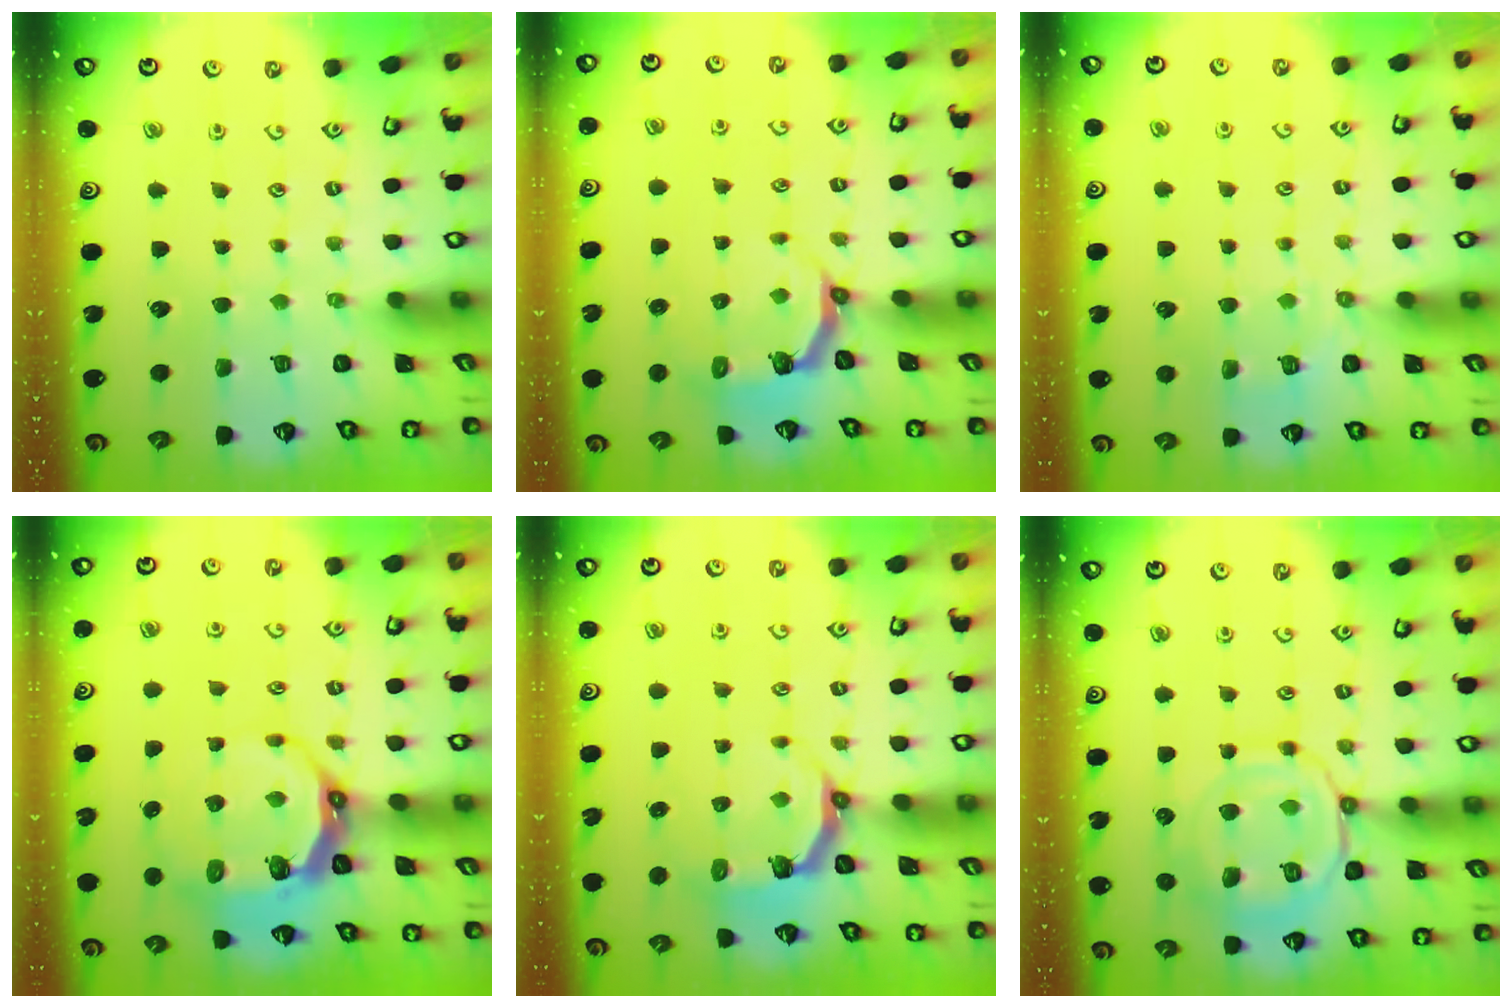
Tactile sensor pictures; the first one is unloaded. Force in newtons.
{"total": 4.3, "press": 2.9, "slide": 3.1}
{"total": 4.8, "press": 4.5, "slide": 1.5}
{"total": 7.8, "press": 6.9, "slide": 3.7}
{"total": 4.8, "press": 3.3, "slide": 3.4}
{"total": 14.7, "press": 14.6, "slide": 1.4}